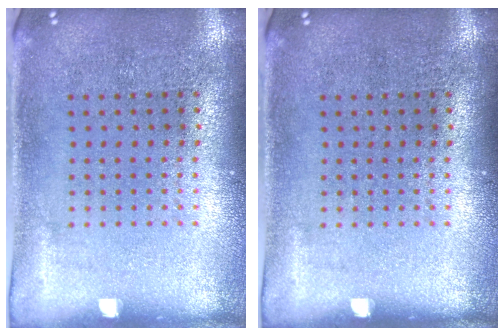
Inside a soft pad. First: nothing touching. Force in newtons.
{"total": 0.0}